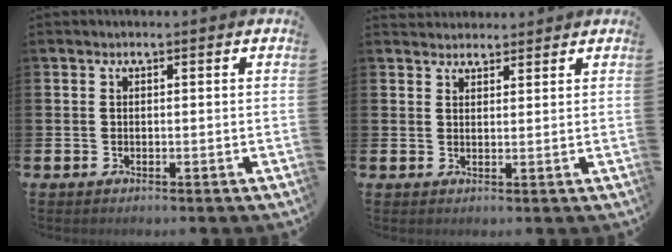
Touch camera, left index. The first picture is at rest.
{"total": 2.5, "force": [2.4, 0.7, -0.2], "torque": [0.009, -0.009, 0.043]}